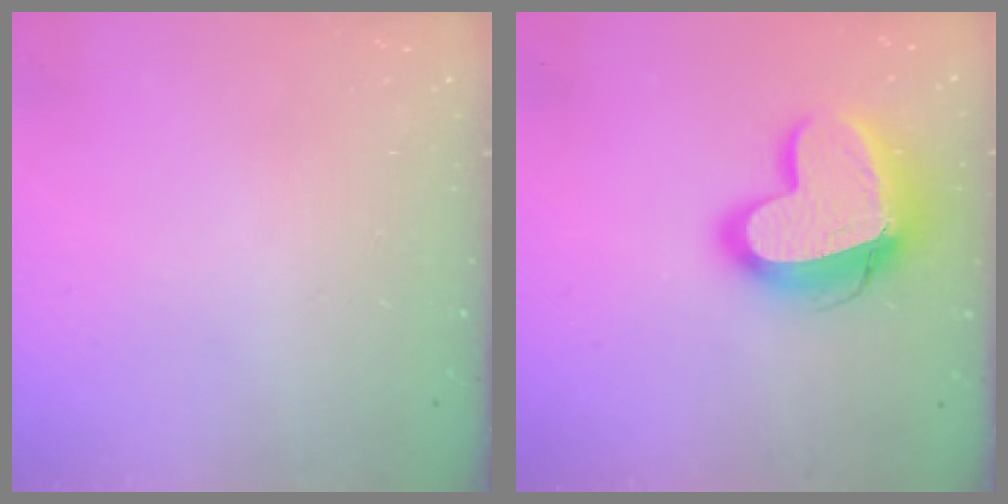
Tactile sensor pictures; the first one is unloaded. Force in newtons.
{"total": 16.8, "press": 16.7, "slide": 1.8}